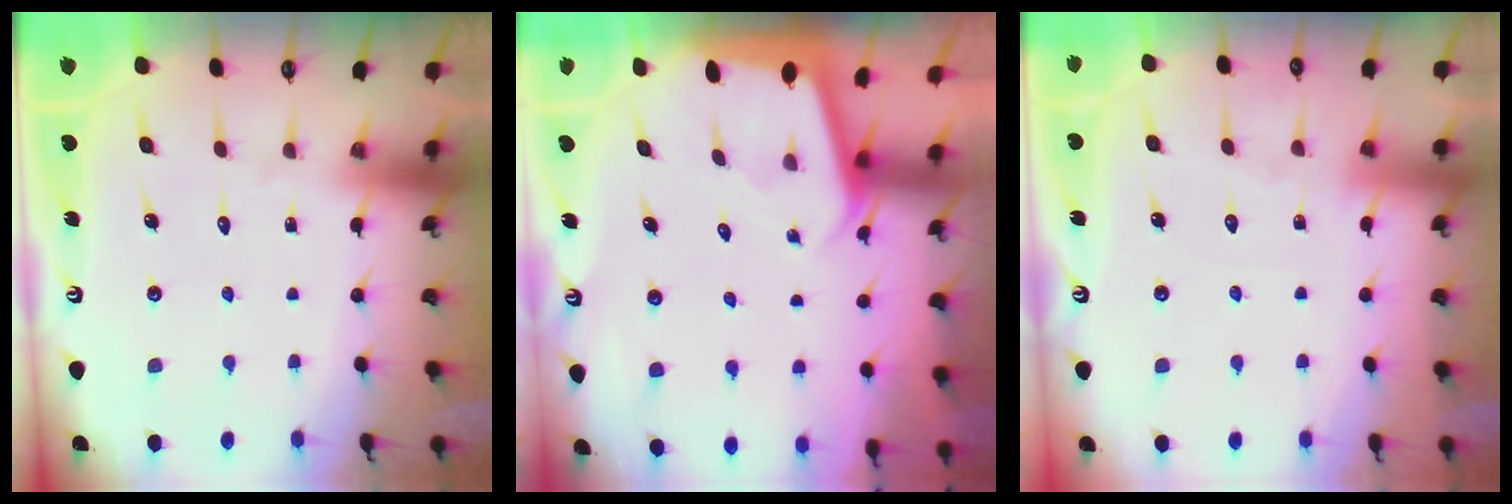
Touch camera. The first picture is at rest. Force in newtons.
{"total": 2.0, "press": 2.0, "slide": 0.1}
{"total": 4.4, "press": 4.4, "slide": 0.6}